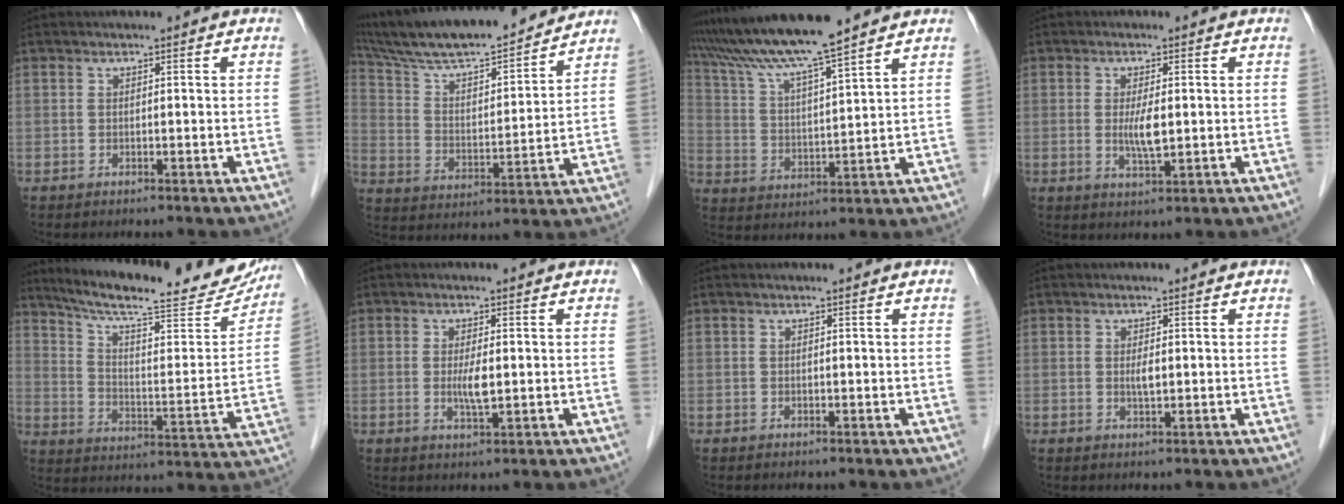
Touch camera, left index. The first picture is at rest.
{"total": 19.1, "force": [17.1, 1.8, 8.3], "torque": [-0.152, 0.012, 0.285]}
{"total": 13.2, "force": [11.4, -0.9, 6.7], "torque": [-0.129, 0.016, 0.207]}
{"total": 3.9, "force": [0.0, 0.9, 3.8], "torque": [-0.073, -0.006, 0.001]}
{"total": 25.8, "force": [22.7, 4.4, 11.5], "torque": [-0.175, -0.037, 0.302]}
{"total": 3.3, "force": [-0.2, 0.7, 3.2], "torque": [-0.063, -0.005, -0.001]}
{"total": 0.0}
{"total": 1.6, "force": [0.0, 0.4, 1.5], "torque": [-0.030, -0.001, 0.002]}